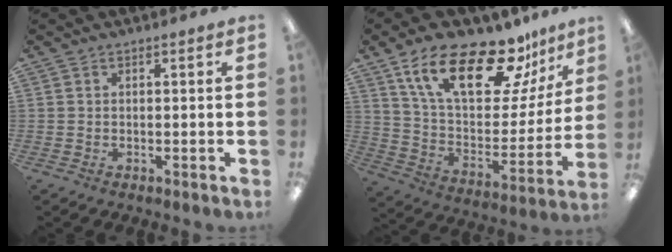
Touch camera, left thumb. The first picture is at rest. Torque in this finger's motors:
{"motor_torque": [0.44, 0.47, 1.53, -1.24, 0.37]}